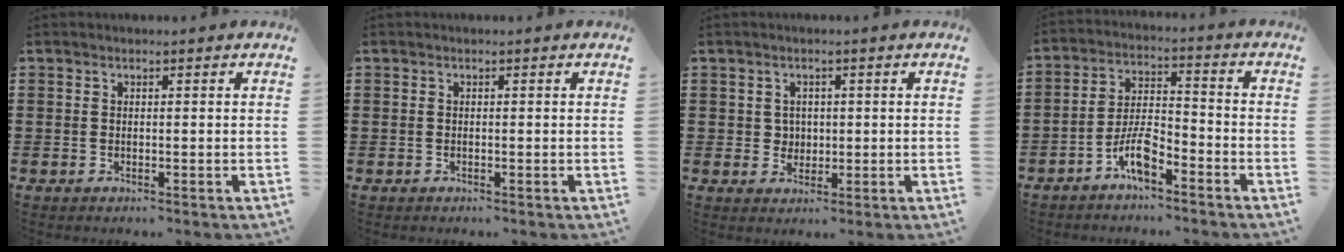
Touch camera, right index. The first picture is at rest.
{"total": 0.0}
{"total": 2.0, "force": [0.4, 1.9, 0.7], "torque": [-0.023, 0.008, 0.005]}
{"total": 6.5, "force": [-4.3, 2.1, 4.4], "torque": [-0.099, 0.007, -0.085]}